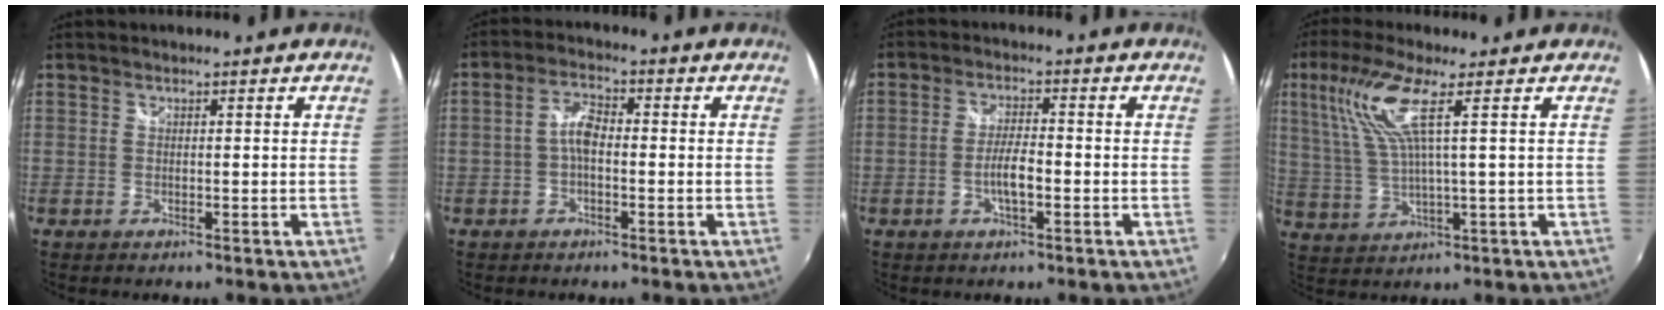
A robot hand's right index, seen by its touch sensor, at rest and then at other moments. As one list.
[{"total": 3.9, "force": [-1.0, 1.8, 3.4], "torque": [-0.070, 0.013, -0.020]}, {"total": 4.5, "force": [-1.6, 0.9, 4.1], "torque": [-0.081, 0.005, -0.027]}, {"total": 9.2, "force": [3.7, 0.6, 8.3], "torque": [-0.170, 0.004, 0.085]}]